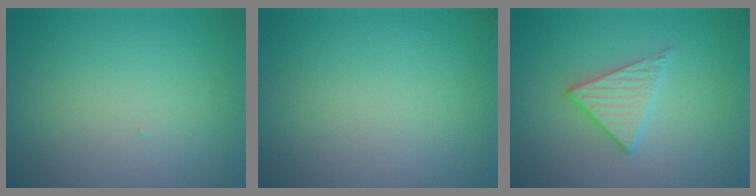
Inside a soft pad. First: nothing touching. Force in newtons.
{"total": 0.0}
{"total": 2.8, "press": 2.6, "slide": 1.1}